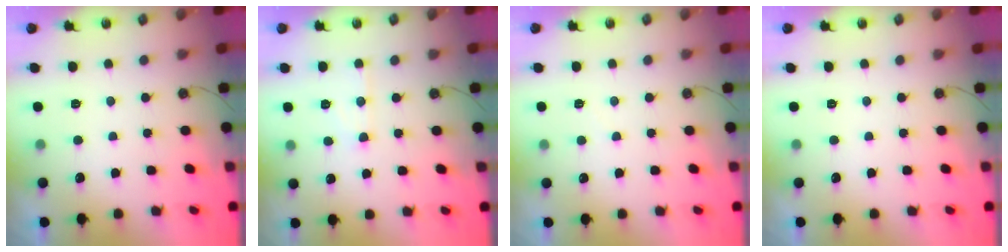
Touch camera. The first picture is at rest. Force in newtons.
{"total": 7.0, "press": 7.0, "slide": 0.4}
{"total": 4.3, "press": 4.2, "slide": 0.4}
{"total": 0.0}